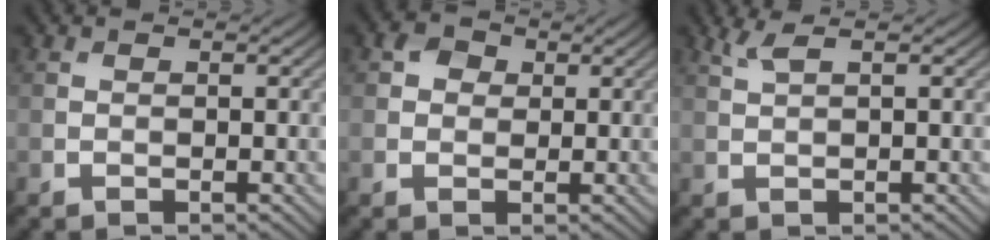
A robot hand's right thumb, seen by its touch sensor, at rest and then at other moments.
{"total": 2.4, "force": [0.7, 2.0, 1.1], "torque": [-0.018, 0.003, 0.007]}
{"total": 1.9, "force": [1.1, 0.3, 1.6], "torque": [-0.039, 0.007, 0.023]}